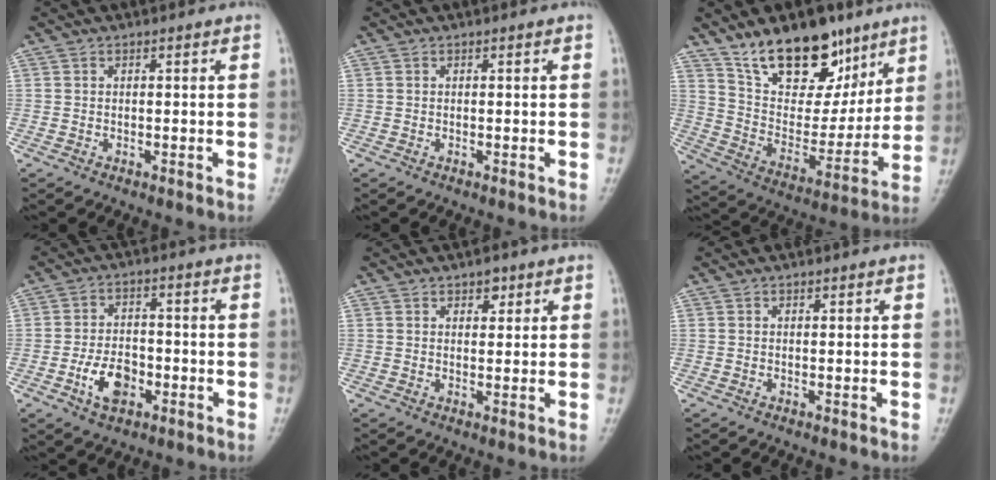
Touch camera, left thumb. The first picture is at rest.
{"total": 0.0}
{"total": 19.9, "force": [13.1, 10.4, 10.8], "torque": [-0.115, -0.072, 0.229]}
{"total": 7.2, "force": [-2.9, 4.4, 5.0], "torque": [-0.072, 0.015, -0.052]}
{"total": 2.6, "force": [1.6, 1.5, 1.4], "torque": [-0.004, -0.007, 0.022]}
{"total": 0.0}